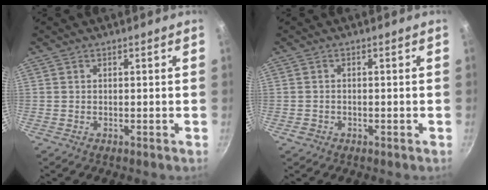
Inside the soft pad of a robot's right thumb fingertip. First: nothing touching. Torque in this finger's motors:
{"motor_torque": [0.22, 0.07, -0.32, 0.08, 0.10]}